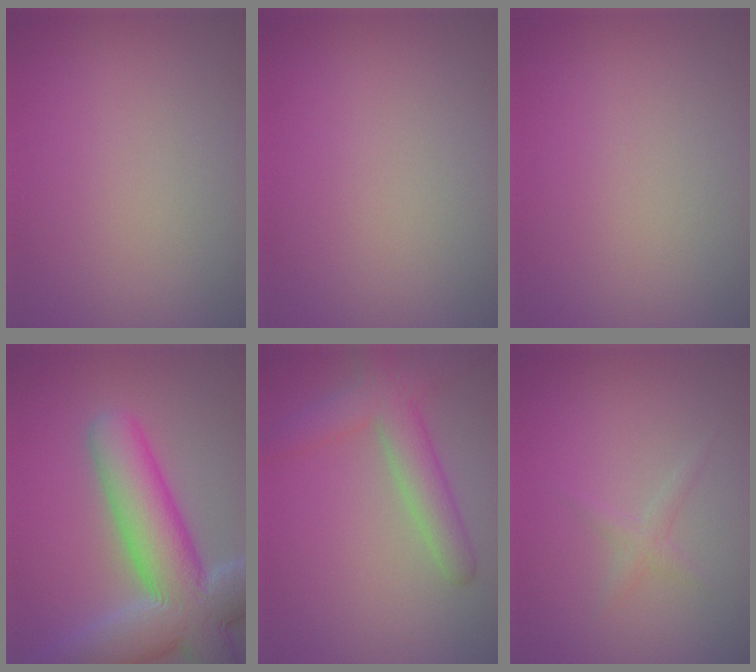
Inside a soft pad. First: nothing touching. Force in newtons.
{"total": 0.0}
{"total": 0.0}
{"total": 12.1, "press": 12.0, "slide": 1.2}
{"total": 4.7, "press": 4.7, "slide": 0.2}
{"total": 1.2, "press": 1.2, "slide": 0.0}